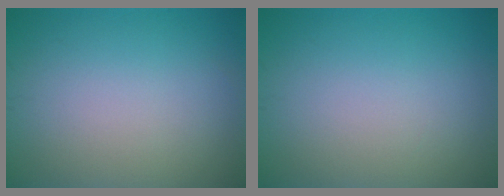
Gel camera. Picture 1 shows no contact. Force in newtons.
{"total": 0.0}